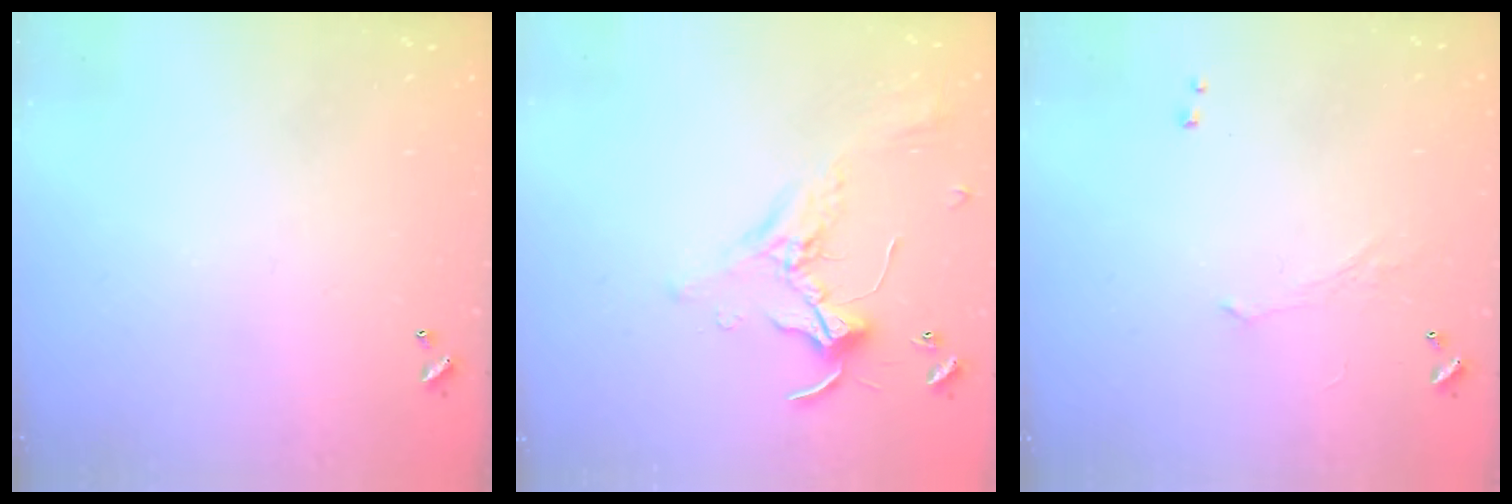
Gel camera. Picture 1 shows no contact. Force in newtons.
{"total": 1.7, "press": 1.6, "slide": 0.2}
{"total": 0.9, "press": 0.7, "slide": 0.5}